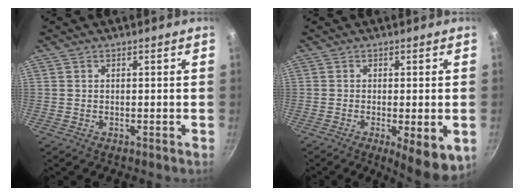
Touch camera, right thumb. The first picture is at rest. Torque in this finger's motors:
{"motor_torque": [0.21, 0.48, 0.03, -0.08, 0.06]}